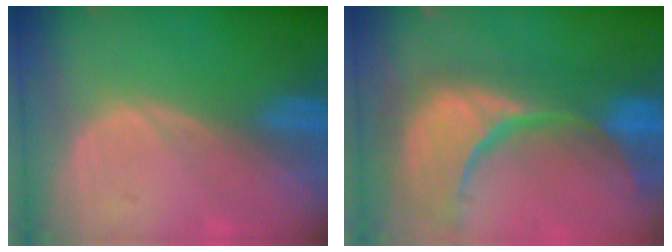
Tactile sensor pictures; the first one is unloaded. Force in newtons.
{"total": 15.3, "press": 12.2, "slide": 9.3}